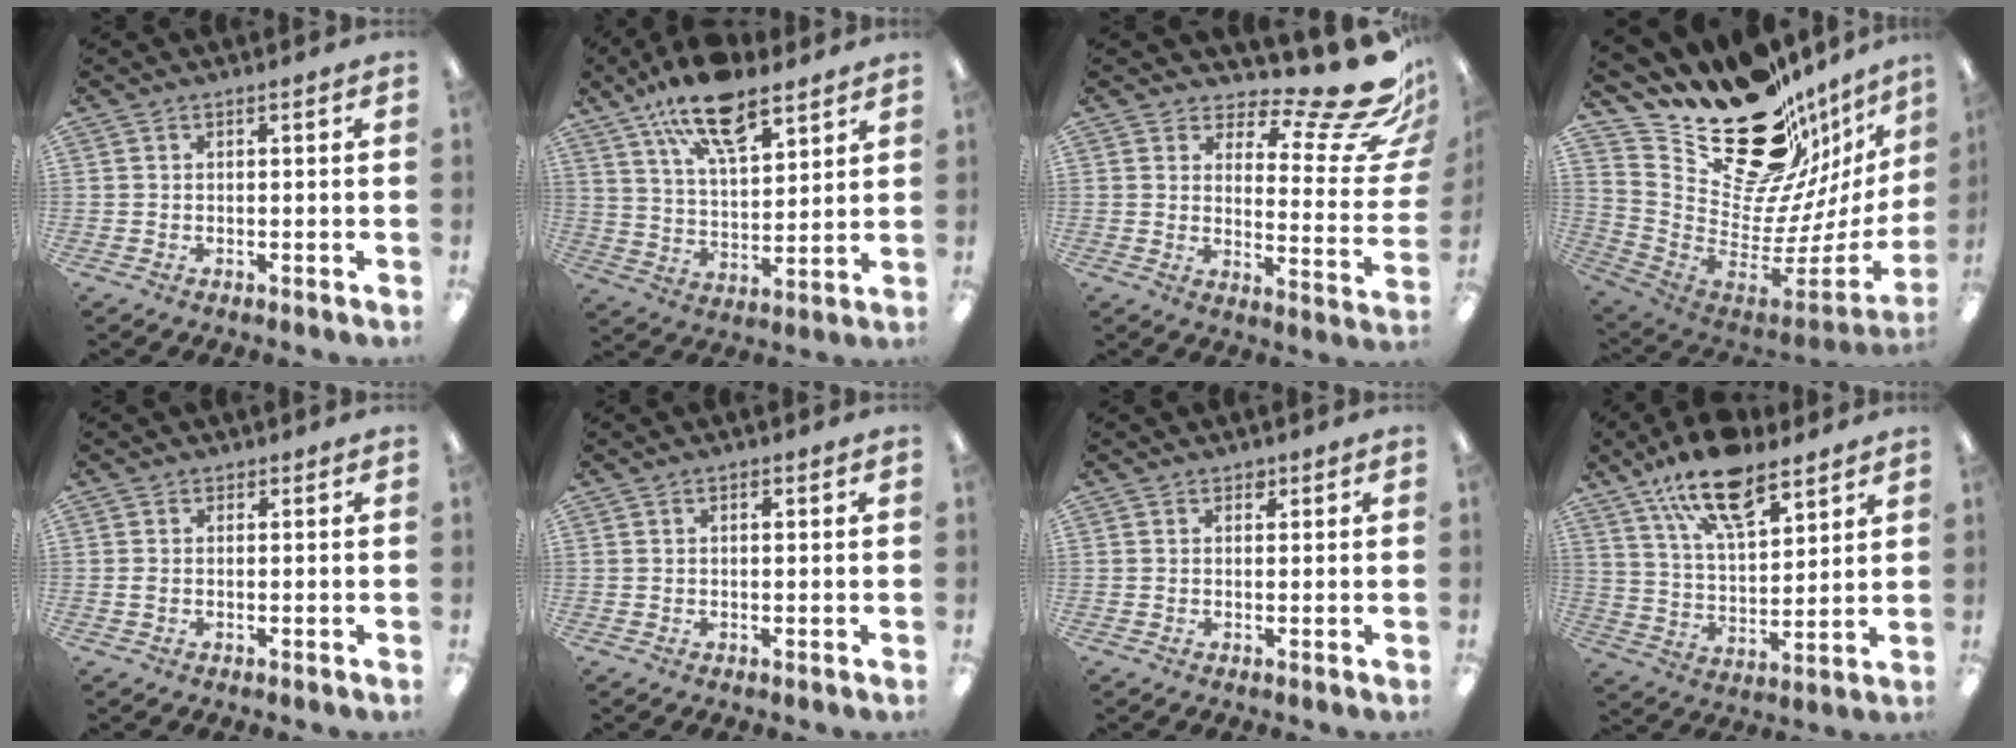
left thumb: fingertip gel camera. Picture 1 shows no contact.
{"total": 16.3, "force": [11.1, 6.6, 10.0], "torque": [-0.167, -0.051, 0.192]}
{"total": 14.7, "force": [10.5, 4.2, 9.3], "torque": [-0.127, -0.094, 0.168]}
{"total": 24.7, "force": [15.4, 13.7, 13.6], "torque": [-0.174, -0.120, 0.300]}
{"total": 1.1, "force": [0.0, 0.8, 0.7], "torque": [-0.015, 0.003, -0.001]}
{"total": 0.7, "force": [0.3, 0.4, 0.5], "torque": [-0.002, 0.000, 0.003]}
{"total": 1.2, "force": [0.8, 0.9, 0.4], "torque": [0.000, -0.001, 0.012]}
{"total": 16.8, "force": [11.5, 6.8, 10.1], "torque": [-0.179, -0.050, 0.200]}